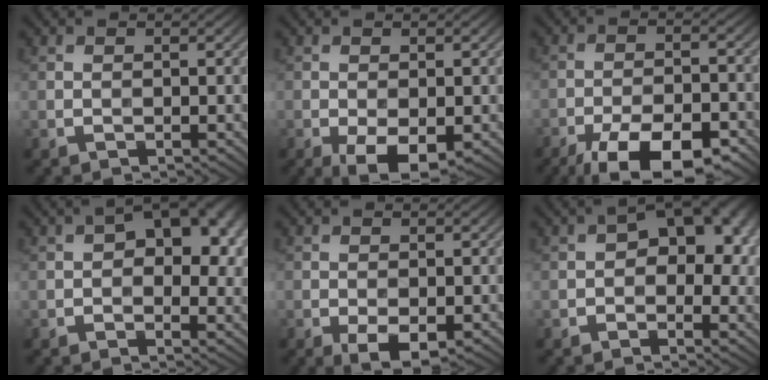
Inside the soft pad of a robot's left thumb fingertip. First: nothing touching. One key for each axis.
{"total": 5.3, "fx": -2.5, "fy": 2.3, "fz": 4.2, "tx": -0.069, "ty": -0.010, "tz": -0.038}
{"total": 14.1, "fx": -10.0, "fy": 4.9, "fz": 8.6, "tx": -0.150, "ty": -0.025, "tz": -0.154}
{"total": 11.7, "fx": 2.7, "fy": 6.9, "fz": 9.1, "tx": -0.100, "ty": 0.016, "tz": 0.026}
{"total": 3.9, "fx": -1.8, "fy": 1.6, "fz": 3.0, "tx": -0.049, "ty": -0.006, "tz": -0.026}
{"total": 11.0, "fx": 1.4, "fy": 6.8, "fz": 8.5, "tx": -0.079, "ty": 0.028, "tz": 0.003}